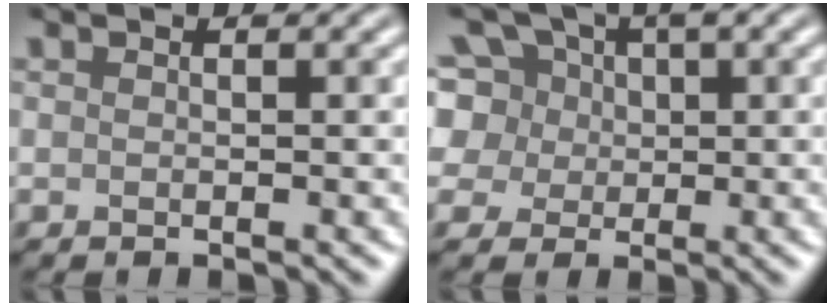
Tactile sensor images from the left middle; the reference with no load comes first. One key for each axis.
{"total": 6.7, "fx": 1.9, "fy": 5.6, "fz": 3.0, "tx": -0.057, "ty": 0.032, "tz": 0.022}